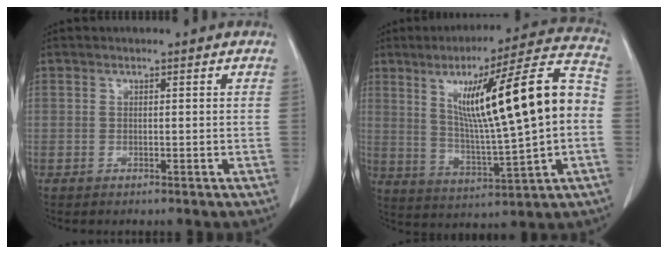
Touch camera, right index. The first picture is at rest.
{"total": 19.9, "force": [2.2, 1.5, 19.7], "torque": [-0.306, 0.023, 0.035]}